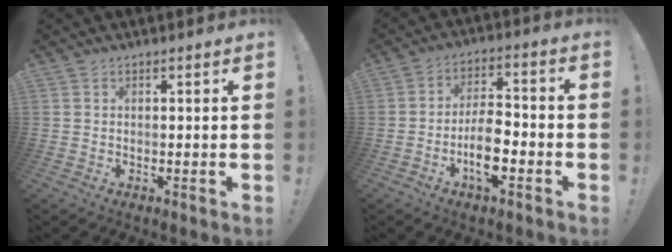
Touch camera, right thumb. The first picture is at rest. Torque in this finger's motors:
{"motor_torque": [2.13, 0.95, 1.10, -1.29, 0.17]}